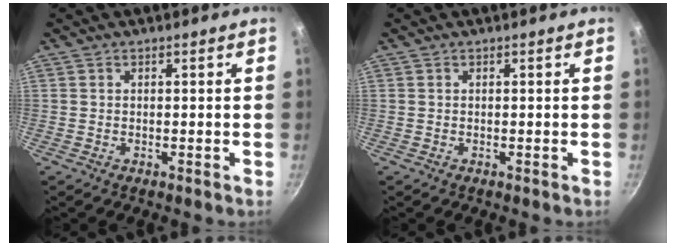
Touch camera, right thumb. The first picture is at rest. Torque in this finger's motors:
{"motor_torque": [-0.01, 0.01, -0.17, 0.20, 0.00]}